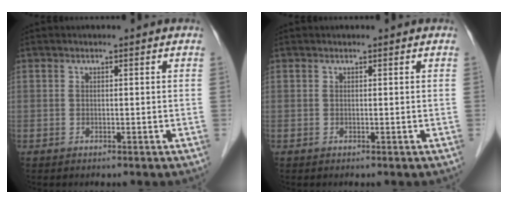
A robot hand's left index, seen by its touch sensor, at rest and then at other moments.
{"total": 0.0}